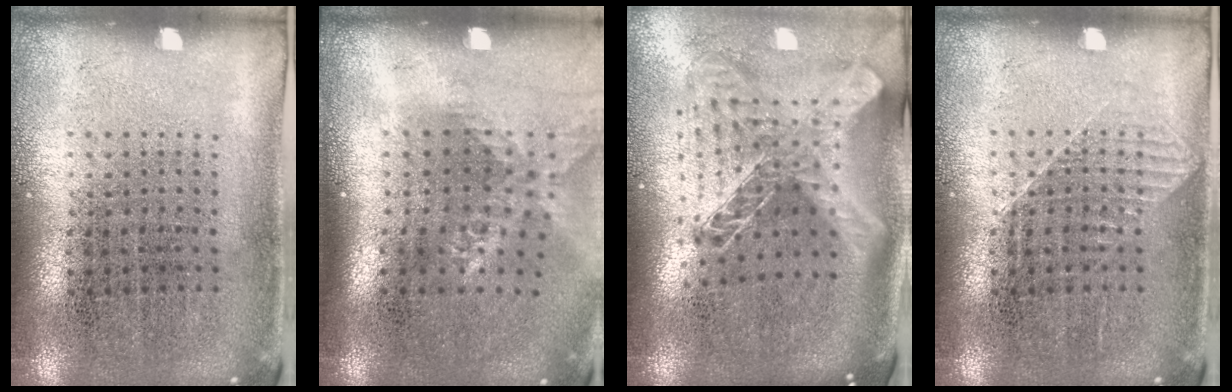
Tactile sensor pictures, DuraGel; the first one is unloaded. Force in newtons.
{"total": 1.6, "press": 1.4, "slide": 0.9}
{"total": 2.4, "press": 1.8, "slide": 1.6}
{"total": 1.0, "press": 1.0, "slide": 0.2}